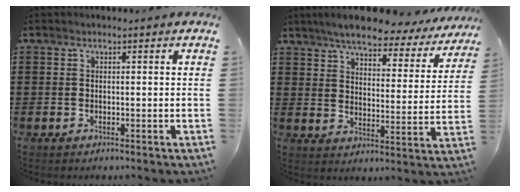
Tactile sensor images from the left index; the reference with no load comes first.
{"total": 6.8, "force": [6.1, 1.1, 2.8], "torque": [-0.074, -0.034, 0.103]}